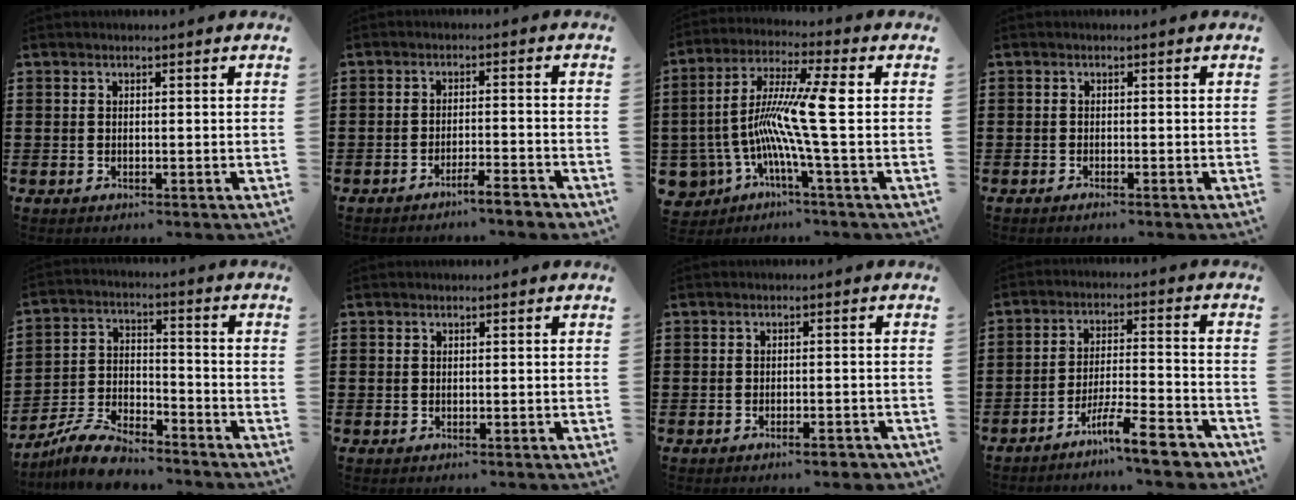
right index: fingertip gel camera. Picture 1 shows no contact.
{"total": 3.5, "force": [-3.2, -0.3, 1.2], "torque": [-0.021, -0.003, -0.064]}
{"total": 11.3, "force": [-1.0, 1.2, 11.2], "torque": [-0.237, -0.010, -0.029]}
{"total": 0.5, "force": [-0.5, 0.0, 0.2], "torque": [-0.007, -0.004, -0.008]}
{"total": 7.0, "force": [-6.4, 1.4, 2.3], "torque": [-0.052, 0.013, -0.123]}
{"total": 0.0}
{"total": 1.9, "force": [-1.5, 0.2, 1.1], "torque": [-0.018, 0.002, -0.028]}
{"total": 9.6, "force": [-7.6, 1.0, 5.7], "torque": [-0.090, 0.013, -0.140]}